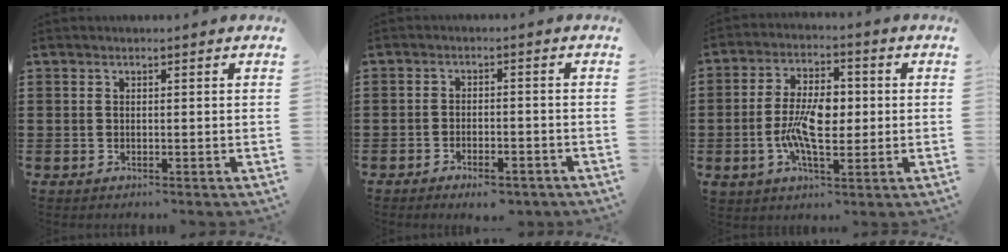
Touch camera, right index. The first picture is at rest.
{"total": 2.8, "force": [-2.6, 0.5, 1.0], "torque": [-0.020, 0.002, -0.049]}
{"total": 8.7, "force": [-0.8, 4.4, 7.5], "torque": [-0.162, 0.005, -0.020]}